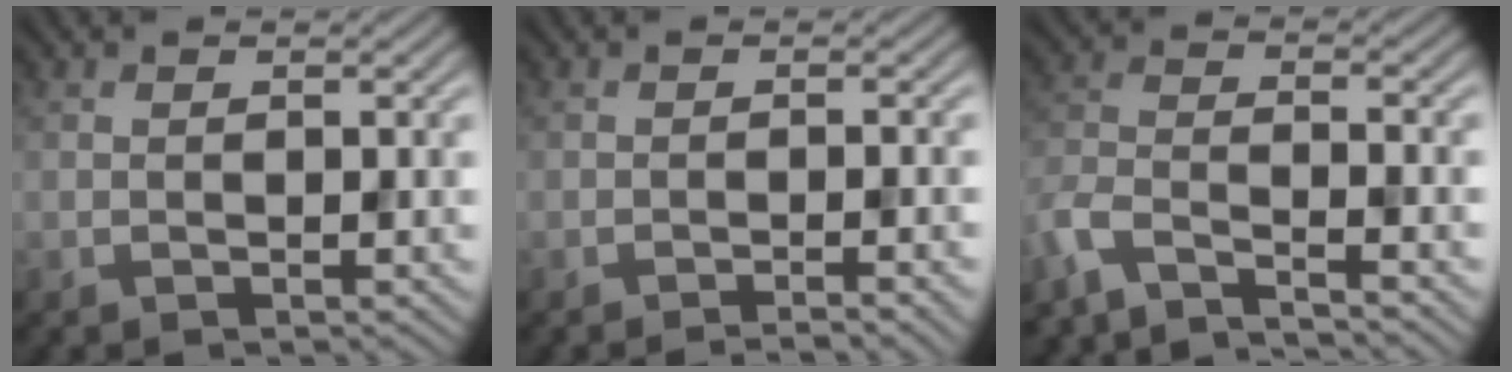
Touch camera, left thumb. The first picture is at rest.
{"total": 2.5, "force": [-1.7, 0.2, 1.8], "torque": [-0.017, 0.005, -0.030]}
{"total": 6.3, "force": [-5.6, 1.0, 2.8], "torque": [-0.065, -0.013, -0.114]}